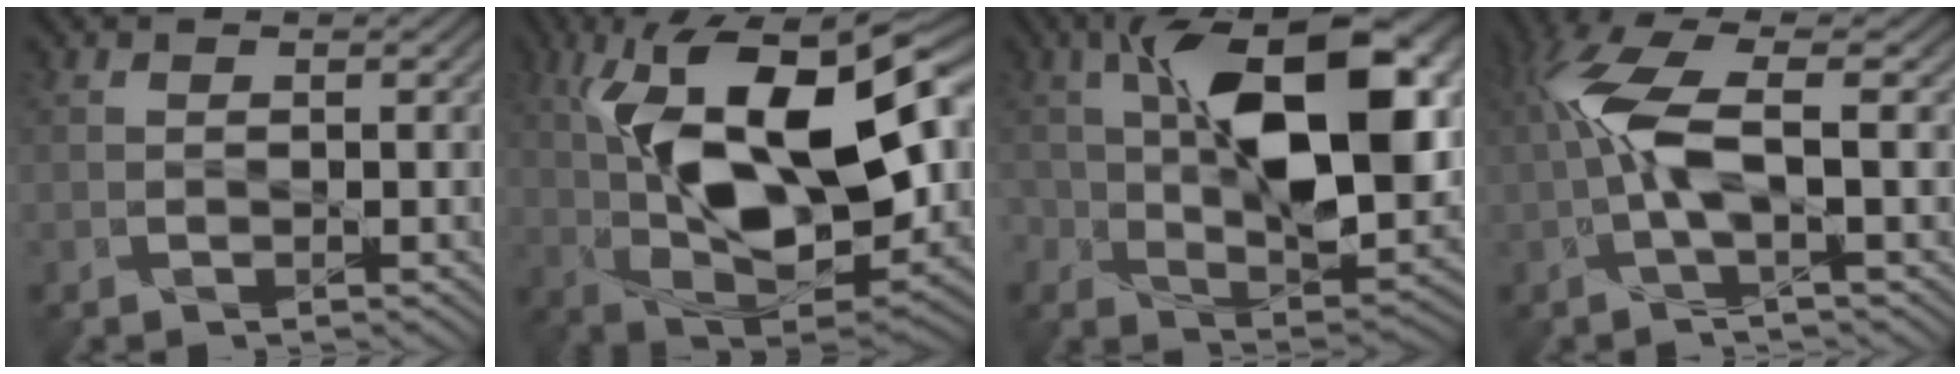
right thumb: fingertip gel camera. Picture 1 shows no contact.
{"total": 16.7, "force": [2.7, 8.6, 14.0], "torque": [-0.255, 0.010, 0.047]}
{"total": 14.5, "force": [2.3, 7.4, 12.3], "torque": [-0.195, -0.002, 0.039]}
{"total": 7.1, "force": [0.4, 1.5, 6.9], "torque": [-0.155, 0.017, 0.005]}